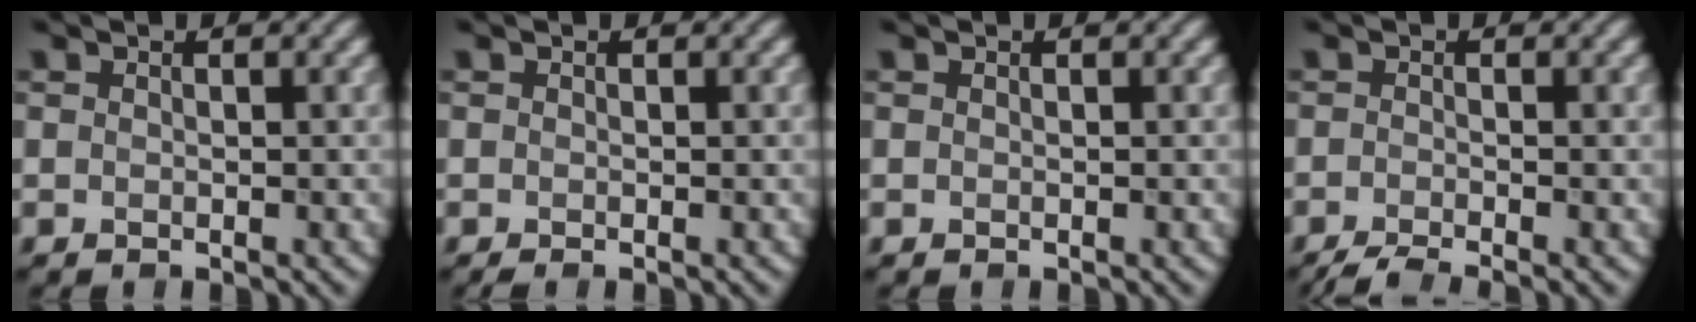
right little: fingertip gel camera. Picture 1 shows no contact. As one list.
[{"total": 0.7, "force": [-0.3, 0.1, 0.5], "torque": [-0.010, -0.005, -0.007]}, {"total": 0.0}, {"total": 3.0, "force": [-2.3, 0.5, 1.9], "torque": [-0.029, -0.006, -0.049]}]